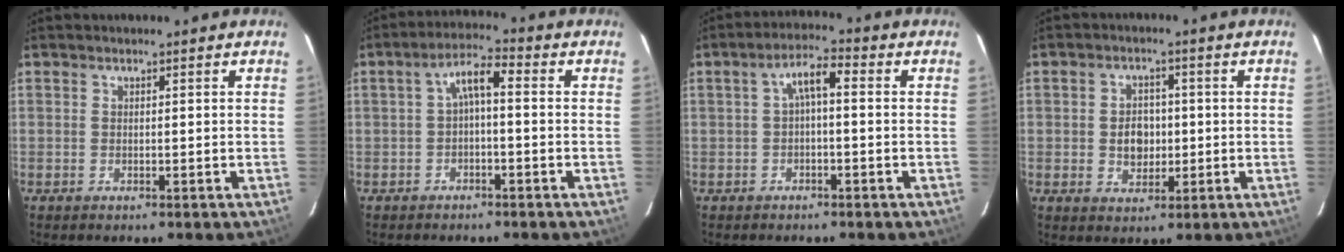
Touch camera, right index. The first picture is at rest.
{"total": 4.4, "force": [-0.8, 1.4, 4.1], "torque": [-0.083, 0.017, -0.013]}
{"total": 4.2, "force": [-0.4, 1.3, 4.0], "torque": [-0.076, 0.016, -0.003]}
{"total": 5.2, "force": [-0.3, 4.1, 3.1], "torque": [-0.055, 0.008, 0.001]}